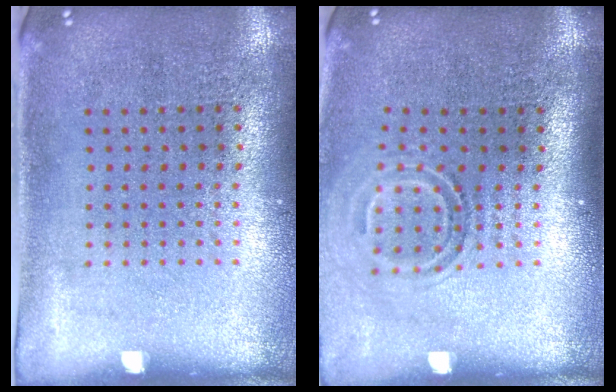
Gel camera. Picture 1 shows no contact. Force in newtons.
{"total": 1.7, "press": 1.1, "slide": 1.3}